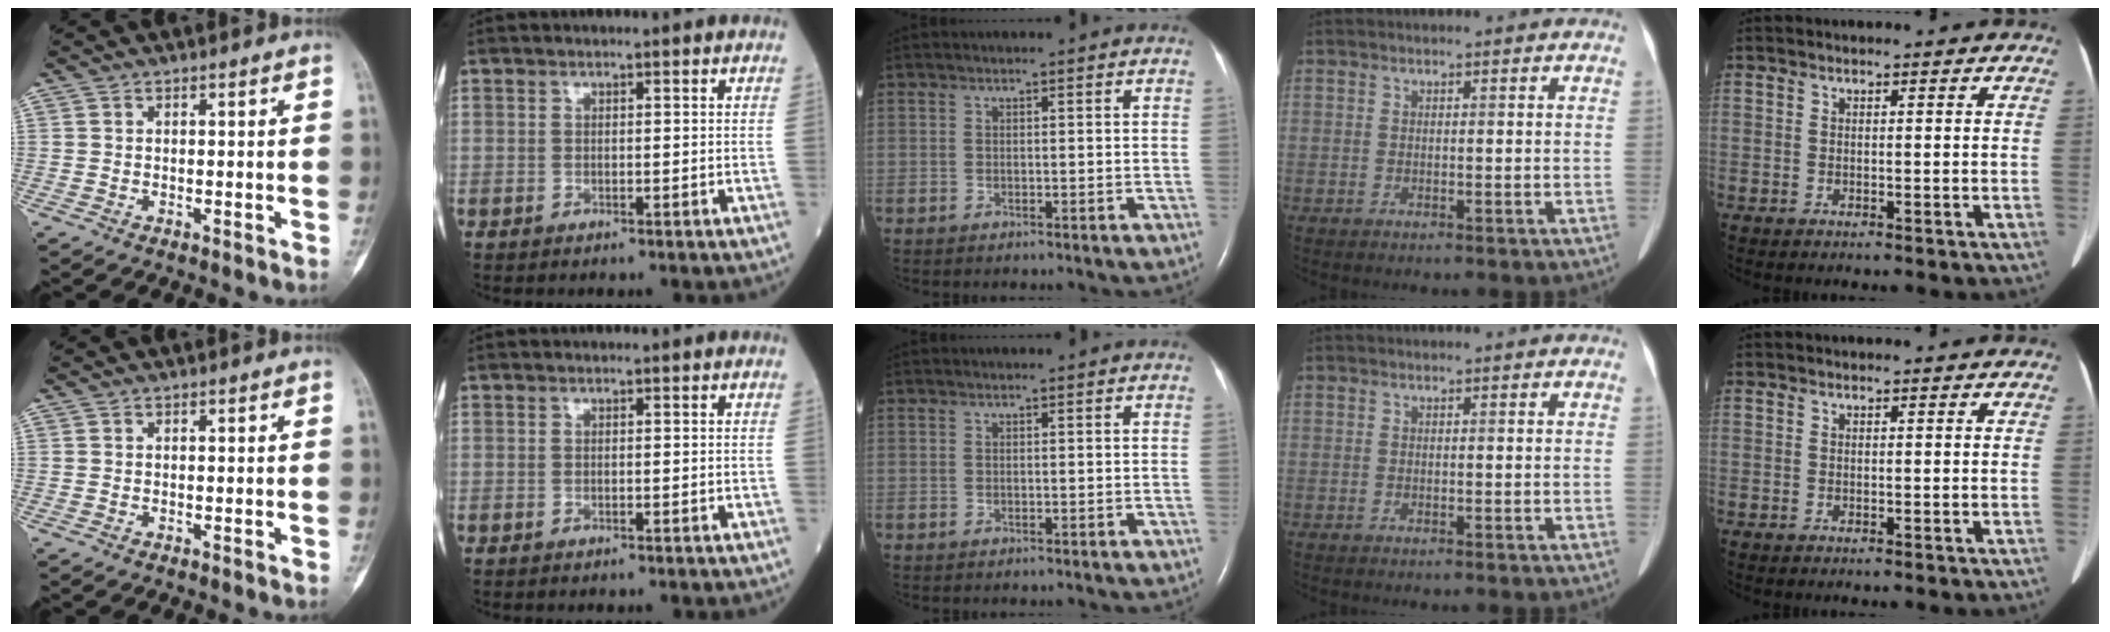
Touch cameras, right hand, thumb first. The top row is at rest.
{}